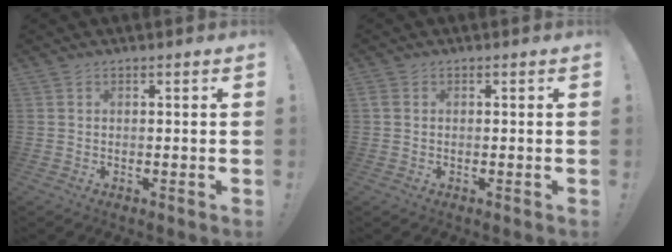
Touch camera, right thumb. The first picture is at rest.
{"total": 1.3, "force": [0.3, 1.1, 0.6], "torque": [-0.016, 0.005, 0.007]}